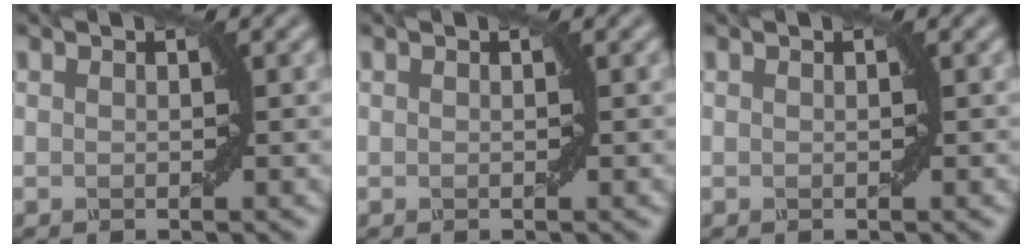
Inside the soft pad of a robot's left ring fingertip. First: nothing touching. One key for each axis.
{"total": 0.0}
{"total": 0.0}